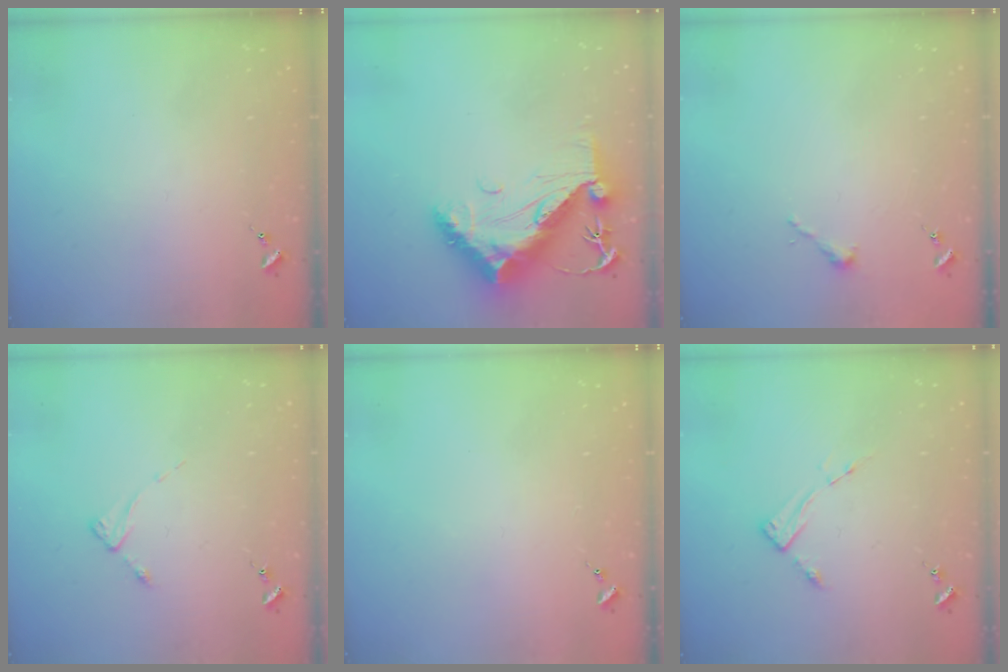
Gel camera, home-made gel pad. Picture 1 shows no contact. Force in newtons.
{"total": 19.4, "press": 19.3, "slide": 1.7}
{"total": 2.5, "press": 2.5, "slide": 0.2}
{"total": 2.5, "press": 2.5, "slide": 0.3}
{"total": 0.0}
{"total": 3.4, "press": 3.4, "slide": 0.4}